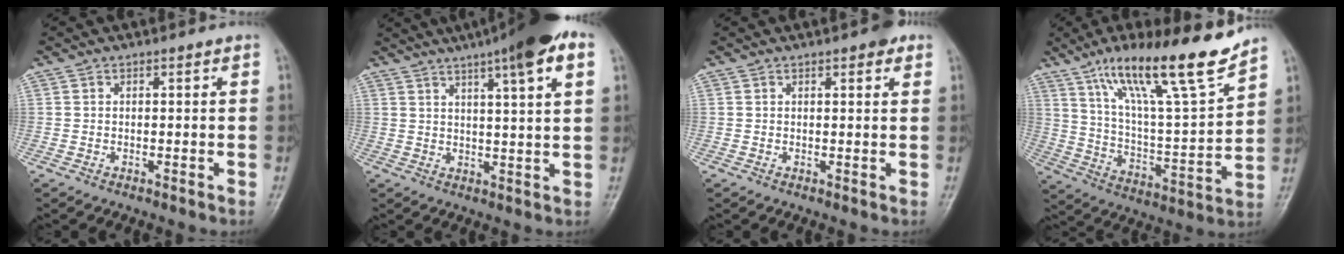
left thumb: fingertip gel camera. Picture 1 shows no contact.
{"total": 13.9, "force": [7.8, 1.8, 11.4], "torque": [-0.164, 0.001, 0.104]}
{"total": 3.2, "force": [1.8, 1.1, 2.3], "torque": [-0.024, -0.003, 0.018]}
{"total": 21.0, "force": [14.7, 3.1, 14.8], "torque": [-0.221, -0.067, 0.253]}